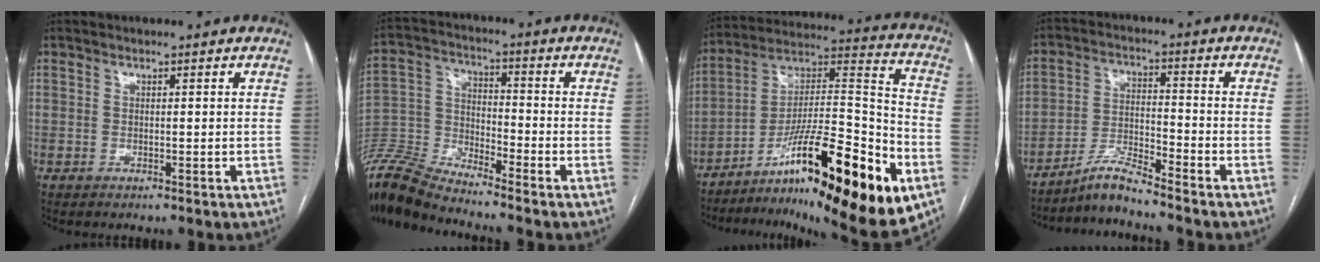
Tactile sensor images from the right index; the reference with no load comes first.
{"total": 12.2, "force": [-11.9, 0.0, 2.7], "torque": [-0.061, 0.012, -0.238]}
{"total": 27.6, "force": [-12.5, 4.3, 24.2], "torque": [-0.343, 0.005, -0.192]}
{"total": 5.8, "force": [-5.4, -0.7, 2.1], "torque": [-0.040, -0.014, -0.103]}